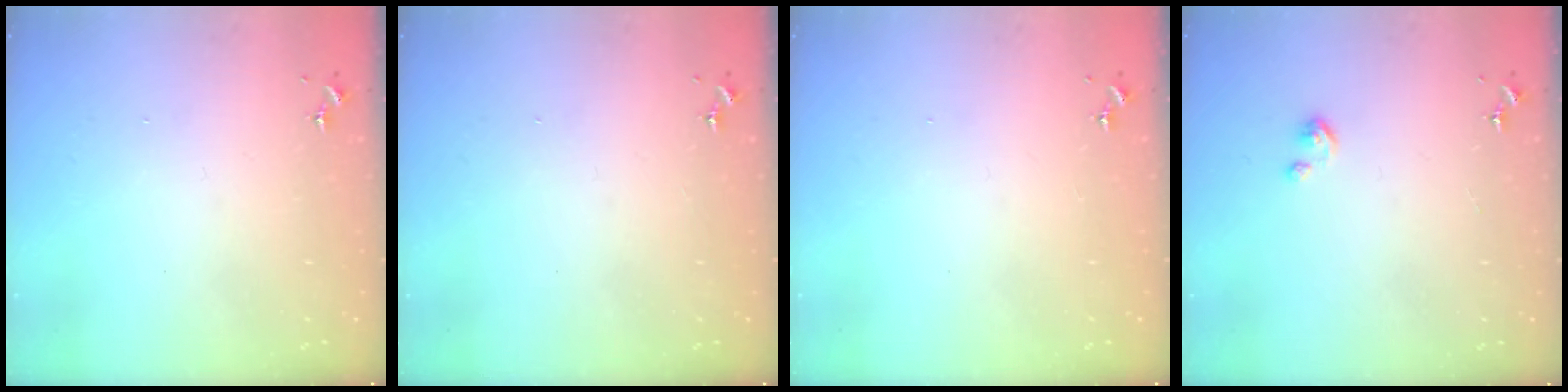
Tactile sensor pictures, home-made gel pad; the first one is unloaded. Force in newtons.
{"total": 0.0}
{"total": 0.0}
{"total": 2.7, "press": 2.7, "slide": 0.3}